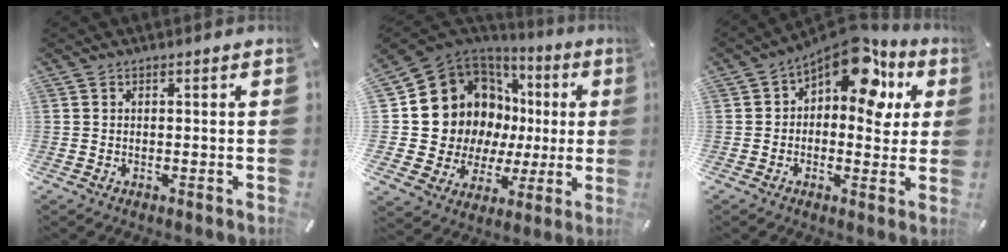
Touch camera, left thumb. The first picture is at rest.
{"total": 16.0, "force": [4.6, 13.8, 6.6], "torque": [-0.127, -0.060, 0.115]}
{"total": 16.2, "force": [8.9, 8.8, 10.3], "torque": [-0.141, -0.053, 0.152]}